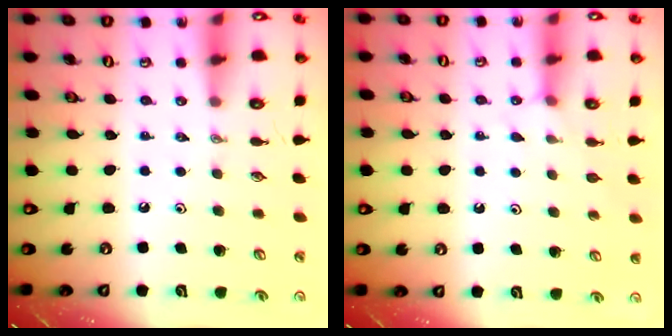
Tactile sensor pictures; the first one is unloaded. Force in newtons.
{"total": 4.9, "press": 4.8, "slide": 0.6}